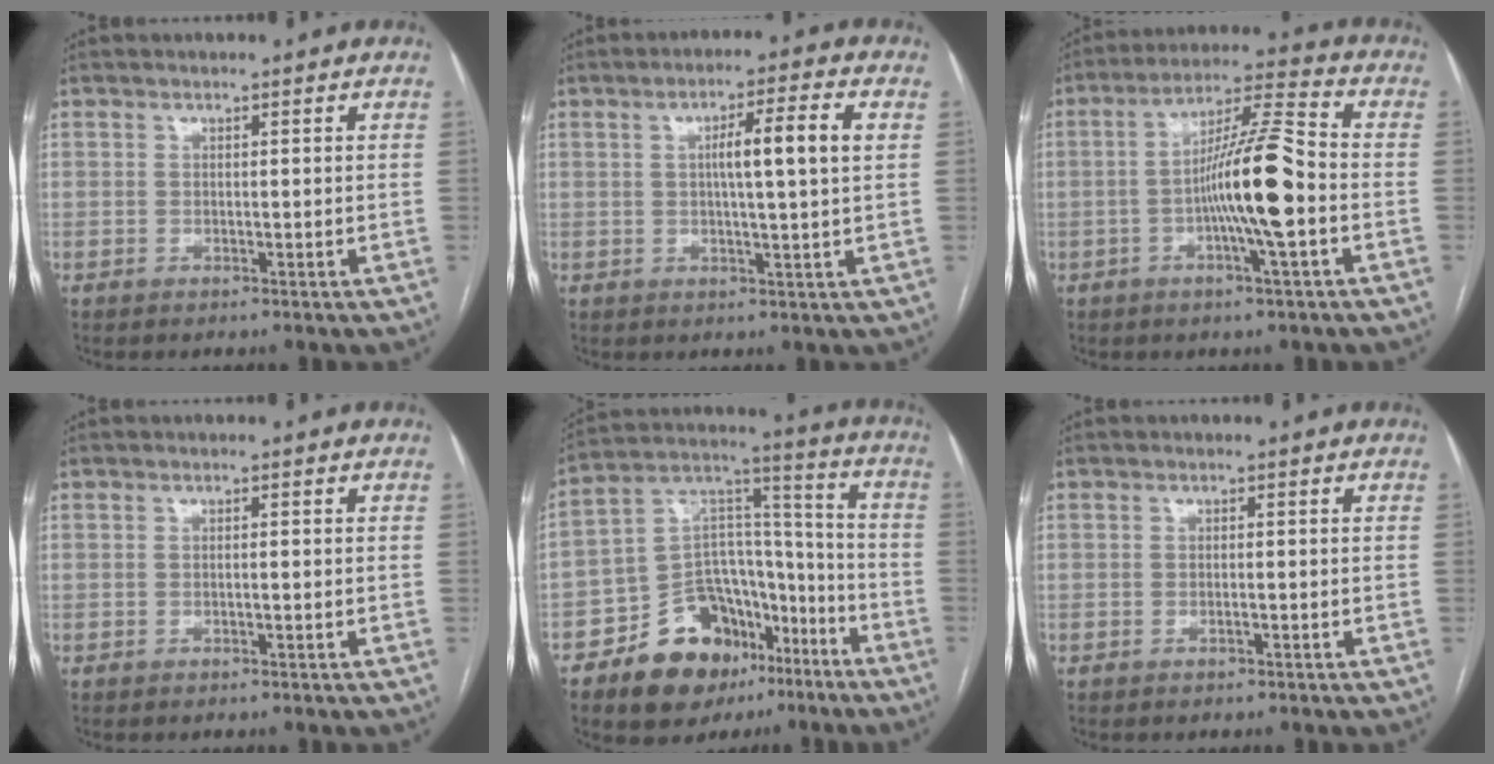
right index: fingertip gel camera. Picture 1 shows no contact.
{"total": 7.8, "force": [1.4, 0.0, 7.7], "torque": [-0.123, 0.010, 0.022]}
{"total": 12.5, "force": [-2.5, 0.5, 12.2], "torque": [-0.217, 0.010, -0.048]}
{"total": 0.5, "force": [-0.1, 0.1, 0.5], "torque": [-0.009, 0.000, -0.001]}
{"total": 18.2, "force": [-11.1, 11.0, 9.2], "torque": [-0.131, 0.064, -0.172]}
{"total": 0.7, "force": [-0.4, 0.2, 0.5], "torque": [-0.012, 0.000, -0.005]}